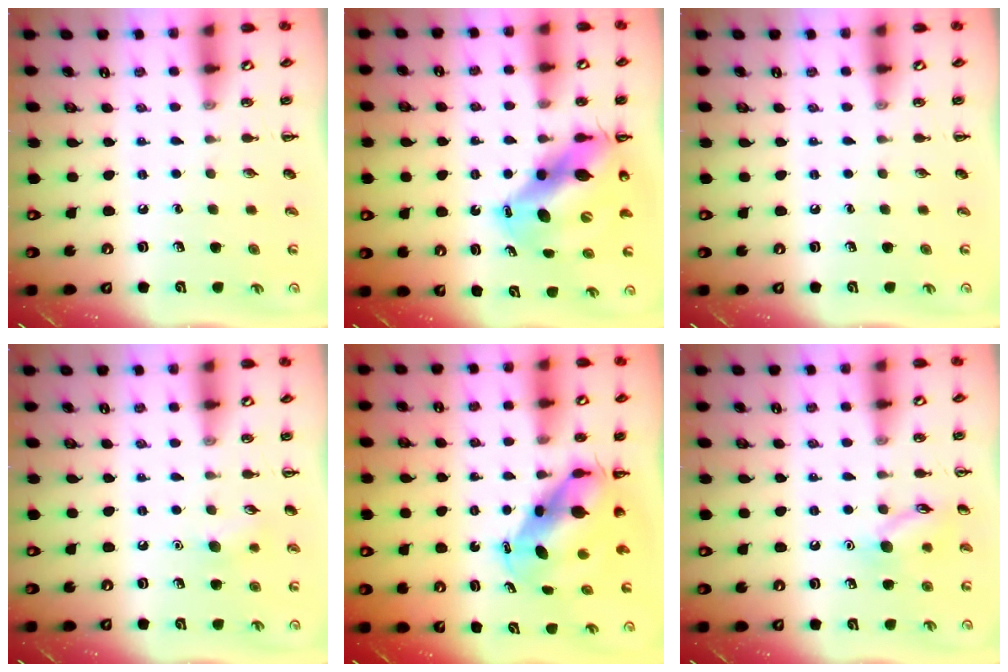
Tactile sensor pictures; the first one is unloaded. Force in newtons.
{"total": 14.1, "press": 13.5, "slide": 4.1}
{"total": 0.0}
{"total": 6.9, "press": 6.7, "slide": 1.7}
{"total": 7.4, "press": 7.1, "slide": 2.4}
{"total": 10.3, "press": 10.3, "slide": 0.6}